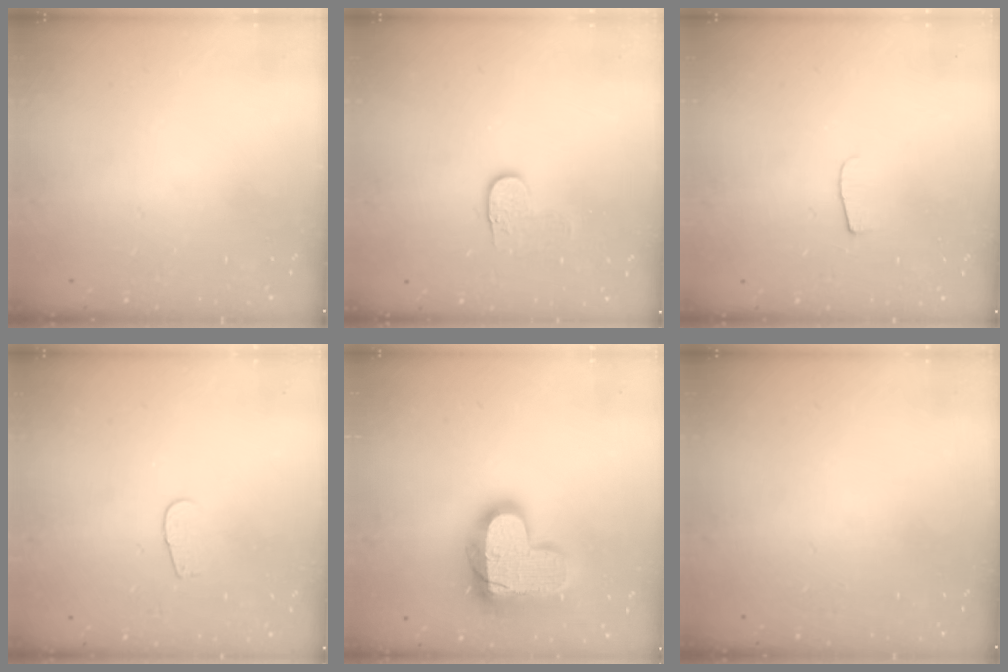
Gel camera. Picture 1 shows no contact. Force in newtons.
{"total": 3.7, "press": 3.7, "slide": 0.2}
{"total": 4.3, "press": 4.3, "slide": 0.5}
{"total": 3.2, "press": 3.2, "slide": 0.3}
{"total": 18.0, "press": 18.0, "slide": 1.3}
{"total": 0.0}